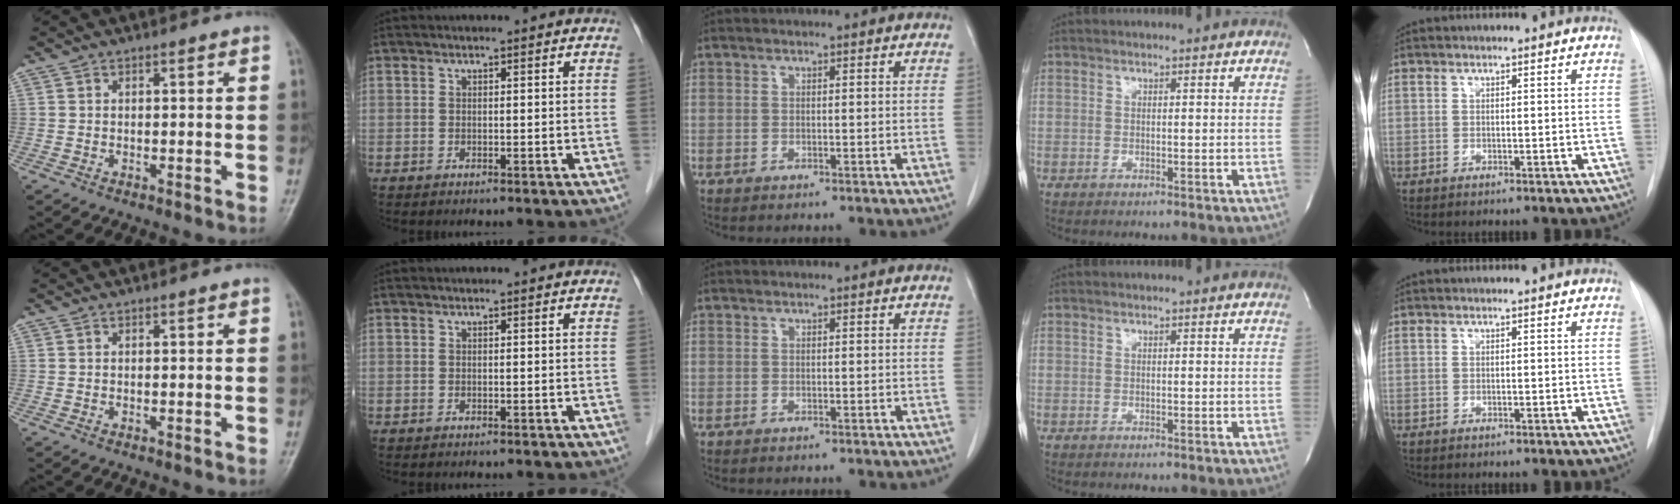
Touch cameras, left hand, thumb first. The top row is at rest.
{}